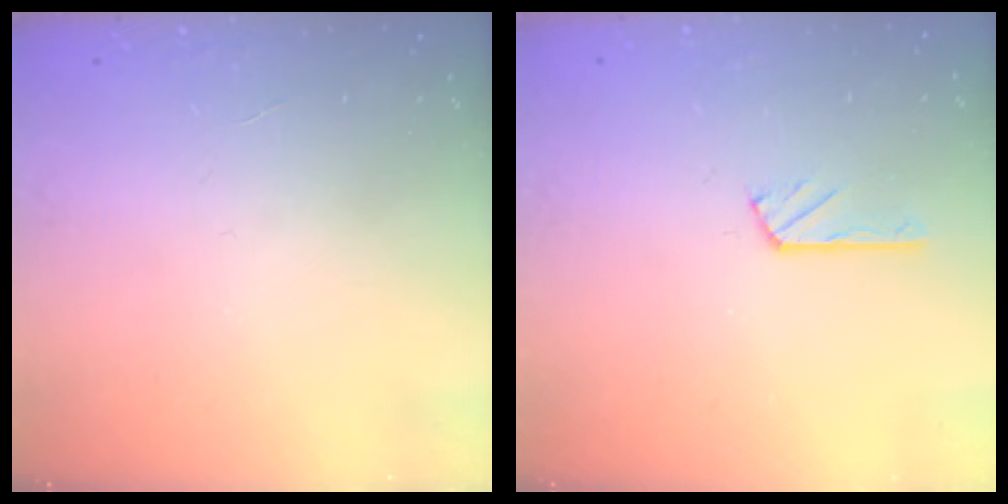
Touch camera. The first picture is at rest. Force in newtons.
{"total": 2.9, "press": 2.9, "slide": 0.5}